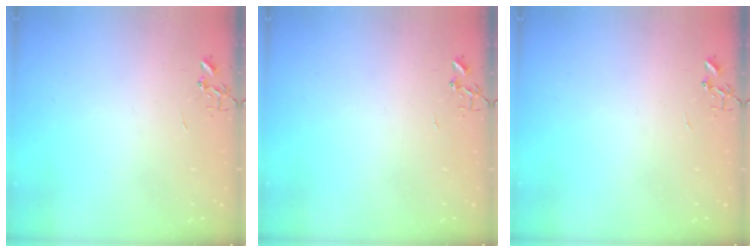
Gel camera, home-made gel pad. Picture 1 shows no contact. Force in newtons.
{"total": 0.0}
{"total": 0.0}